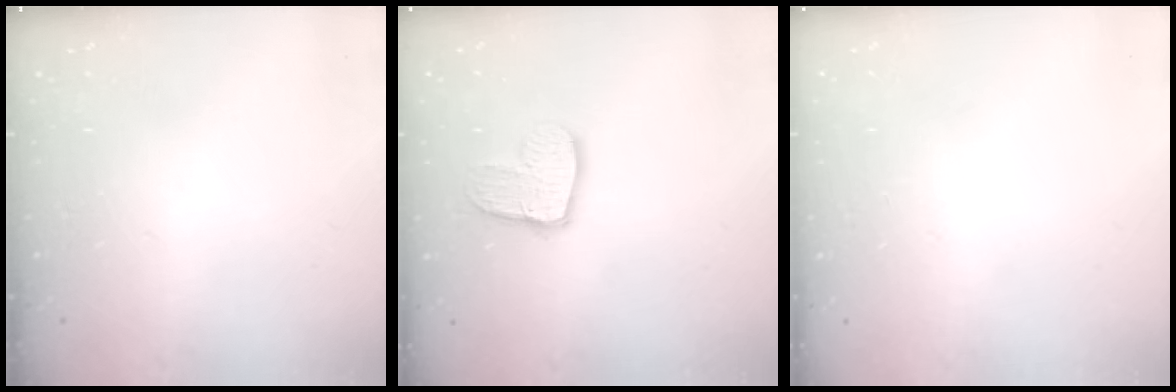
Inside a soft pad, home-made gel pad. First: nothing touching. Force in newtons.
{"total": 11.4, "press": 11.4, "slide": 1.0}
{"total": 0.0}